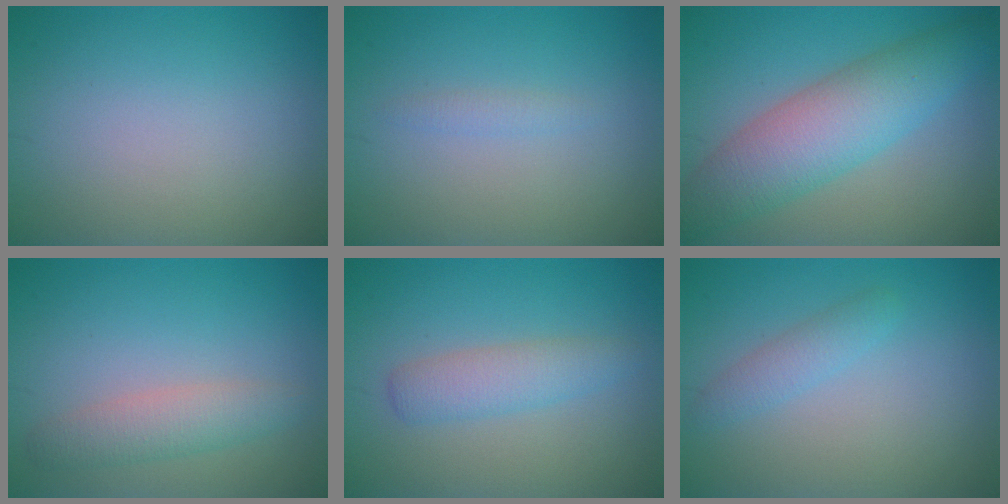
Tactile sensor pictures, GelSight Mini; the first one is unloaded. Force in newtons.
{"total": 0.8, "press": 0.8, "slide": 0.1}
{"total": 7.1, "press": 7.1, "slide": 0.4}
{"total": 2.8, "press": 2.8, "slide": 0.1}
{"total": 2.8, "press": 2.8, "slide": 0.1}
{"total": 1.8, "press": 1.8, "slide": 0.1}